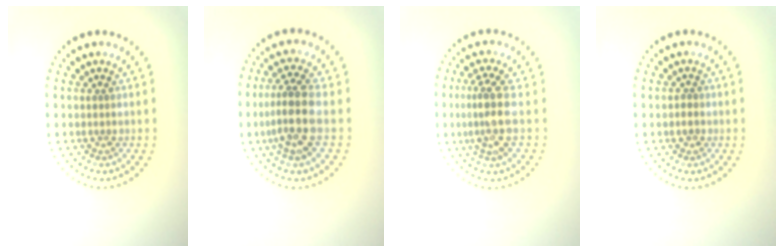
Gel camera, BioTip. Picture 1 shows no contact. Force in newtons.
{"total": 4.0, "press": 3.5, "slide": 1.9}
{"total": 3.2, "press": 2.5, "slide": 2.0}
{"total": 0.7, "press": 0.6, "slide": 0.4}